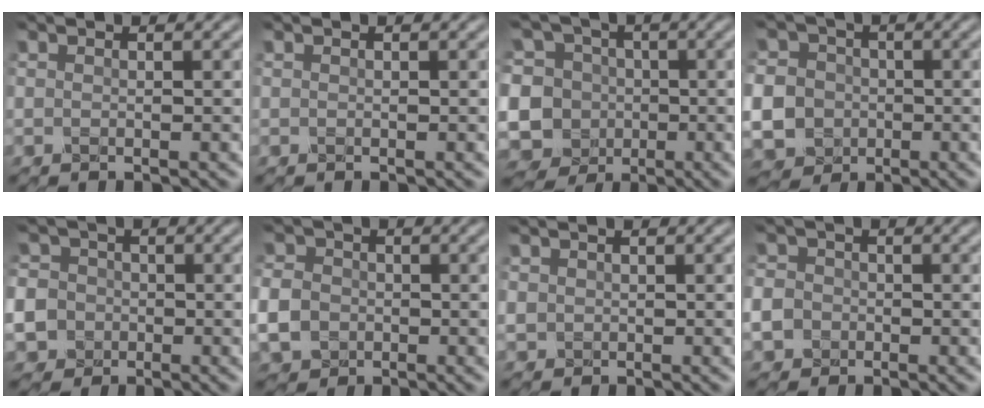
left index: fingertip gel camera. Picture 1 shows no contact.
{"total": 0.0}
{"total": 16.6, "force": [-2.8, 15.7, 4.7], "torque": [-0.150, -0.003, -0.078]}
{"total": 9.7, "force": [-2.3, 8.8, 3.2], "torque": [-0.088, -0.019, -0.075]}
{"total": 11.2, "force": [-3.8, 10.0, 3.2], "torque": [-0.093, -0.017, -0.104]}
{"total": 4.4, "force": [-1.2, 3.8, 2.0], "torque": [-0.050, -0.007, -0.032]}
{"total": 0.9, "force": [0.2, 0.9, 0.2], "torque": [-0.002, -0.002, 0.004]}
{"total": 6.2, "force": [-2.4, 5.4, 2.0], "torque": [-0.056, -0.016, -0.069]}